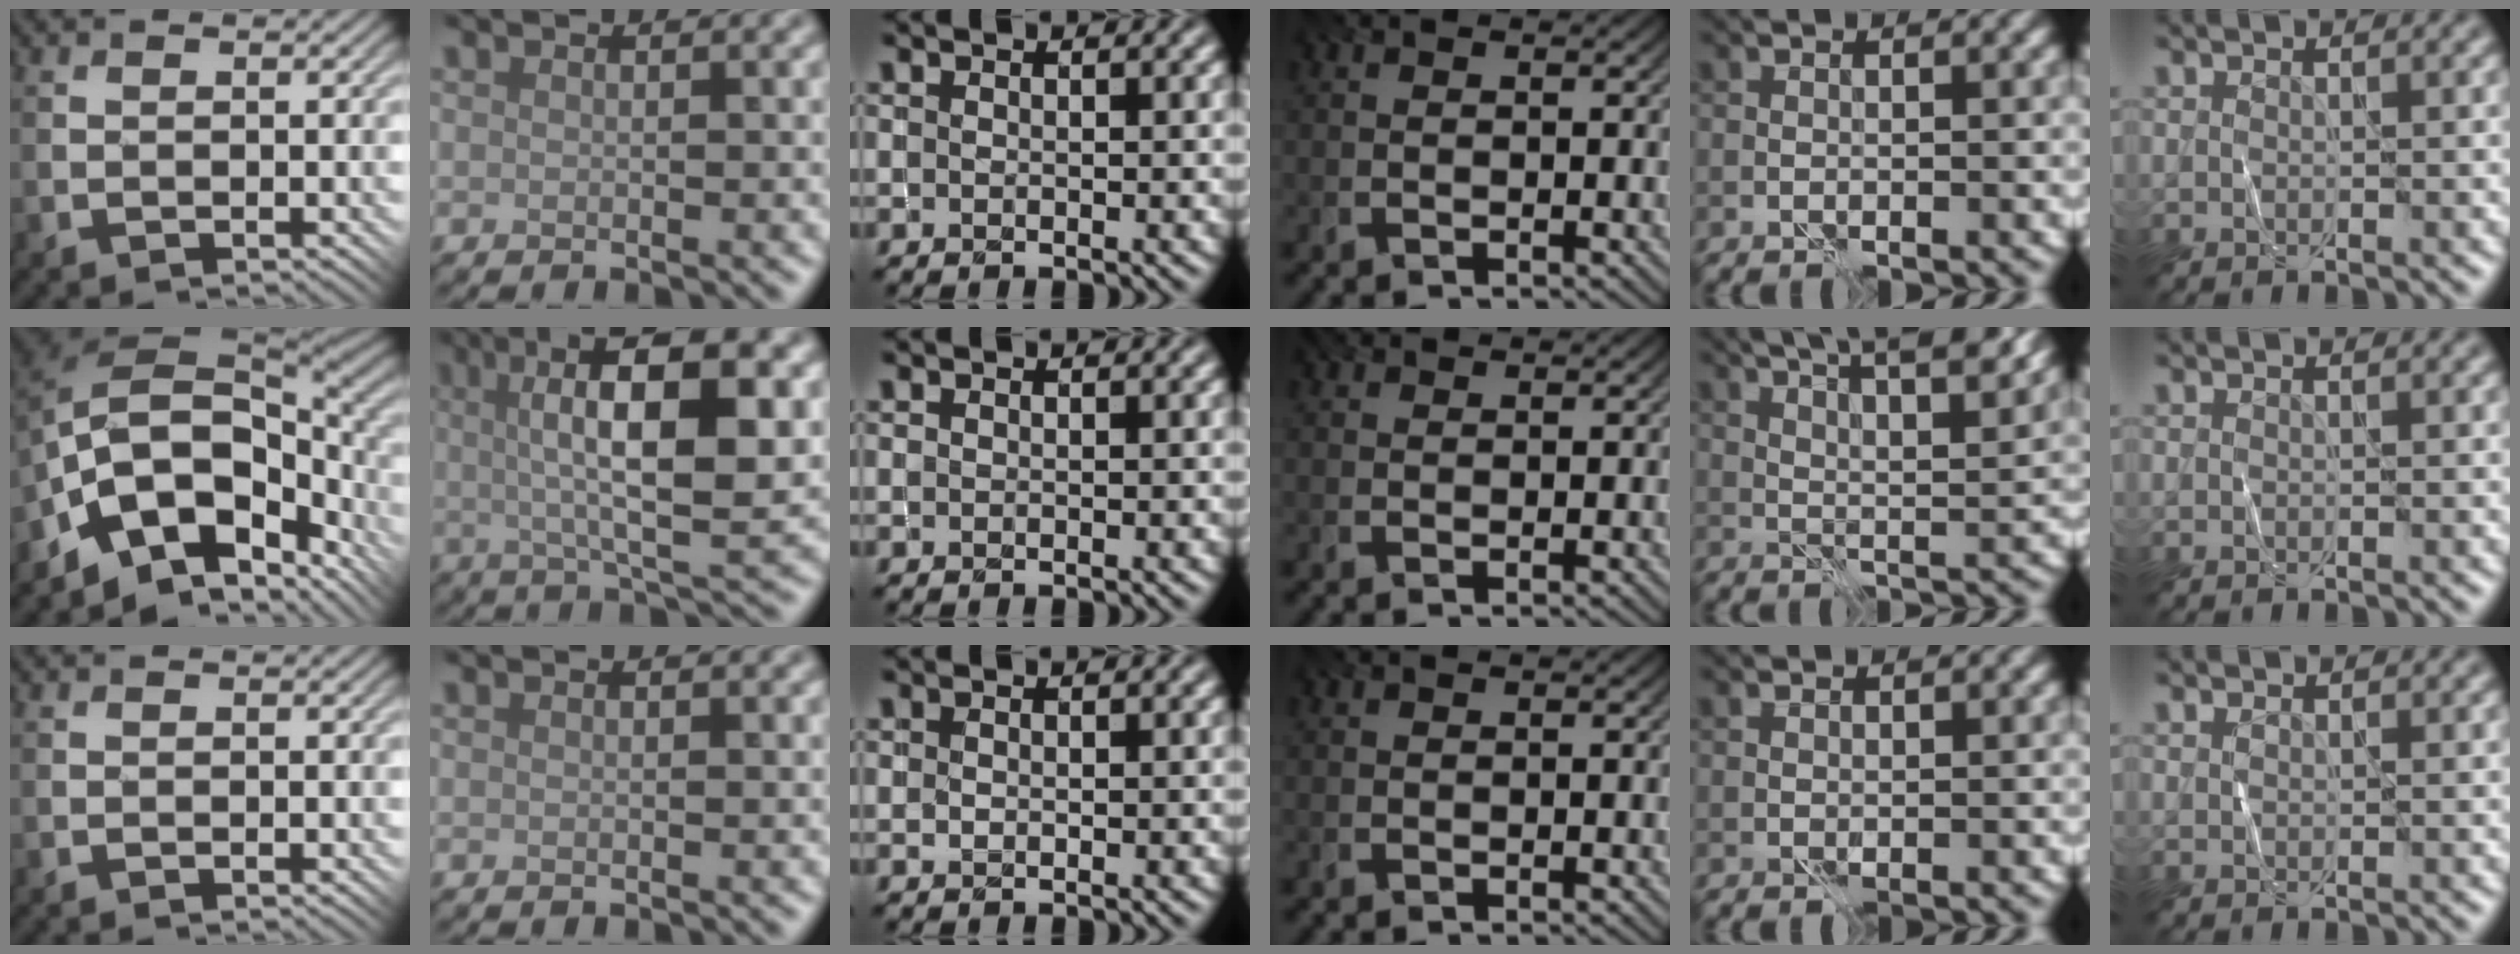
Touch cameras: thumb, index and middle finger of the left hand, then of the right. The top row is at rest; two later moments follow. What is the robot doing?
{"motion": "fold", "object": "shorts"}